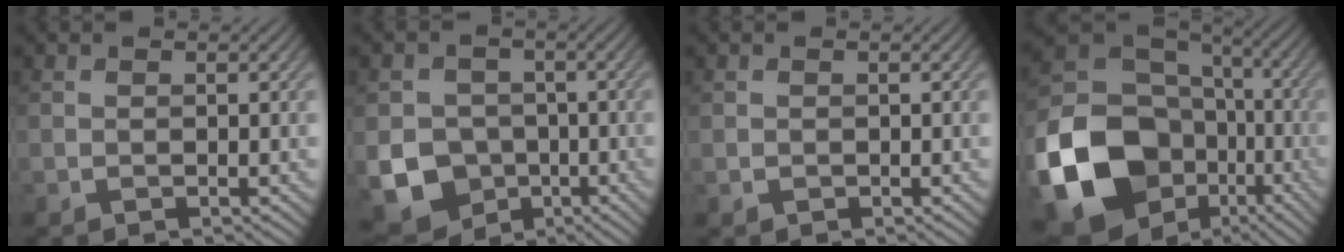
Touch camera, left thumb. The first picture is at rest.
{"total": 10.0, "force": [-3.1, 8.8, 3.6], "torque": [-0.089, -0.036, -0.078]}
{"total": 0.0}
{"total": 20.0, "force": [-6.7, 15.7, 10.4], "torque": [-0.268, -0.047, -0.108]}